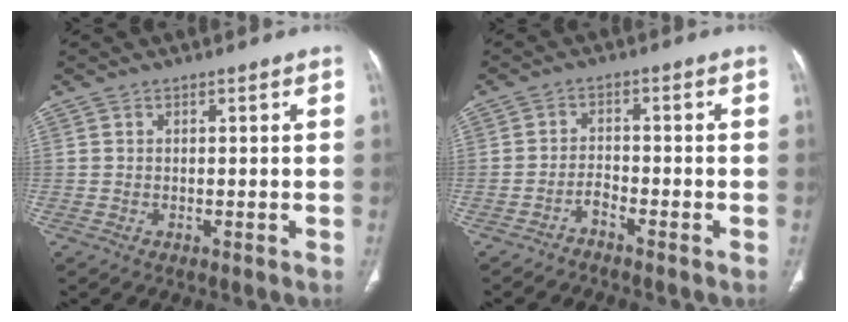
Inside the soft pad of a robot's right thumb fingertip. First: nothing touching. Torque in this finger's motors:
{"motor_torque": [-0.55, -0.37, -0.22, 0.26, 0.01]}